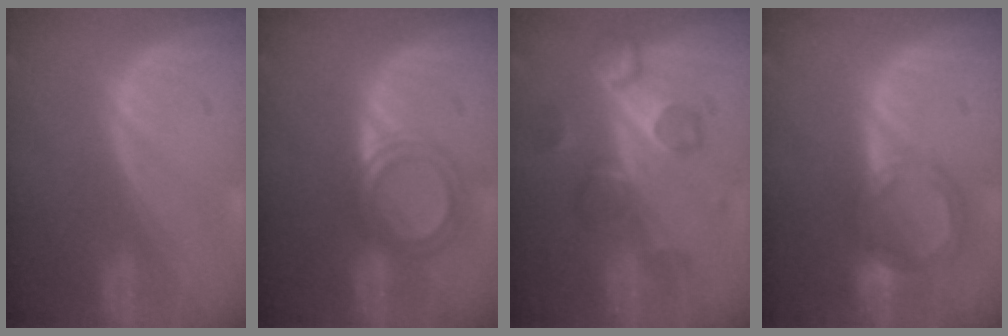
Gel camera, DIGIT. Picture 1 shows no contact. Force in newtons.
{"total": 4.8, "press": 4.6, "slide": 1.3}
{"total": 8.4, "press": 7.7, "slide": 3.4}
{"total": 6.4, "press": 5.7, "slide": 3.0}